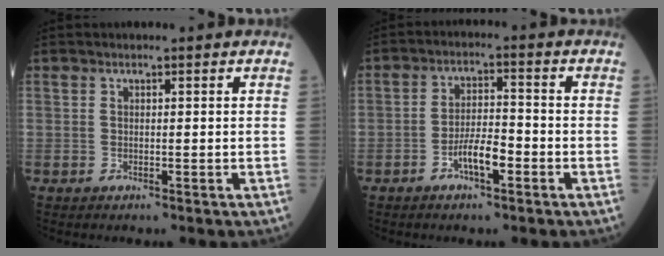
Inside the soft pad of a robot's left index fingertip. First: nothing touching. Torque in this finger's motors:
{"motor_torque": [0.72, 0.41, 0.13, 0.04]}